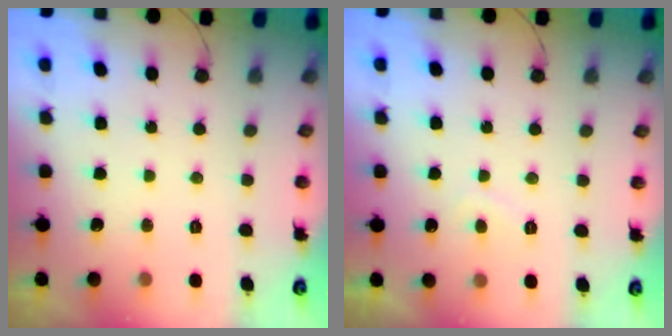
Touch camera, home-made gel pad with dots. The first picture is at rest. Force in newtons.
{"total": 1.4, "press": 1.3, "slide": 0.6}